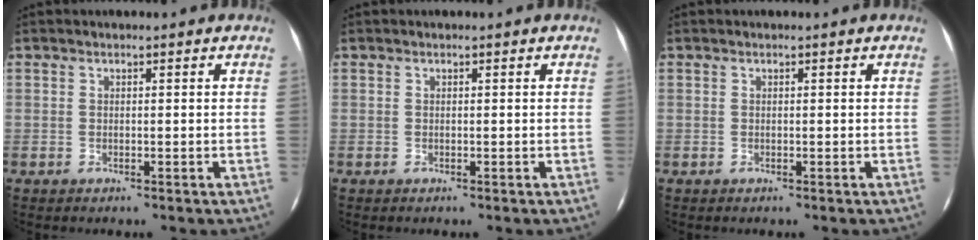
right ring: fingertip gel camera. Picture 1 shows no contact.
{"total": 0.0}
{"total": 0.0}